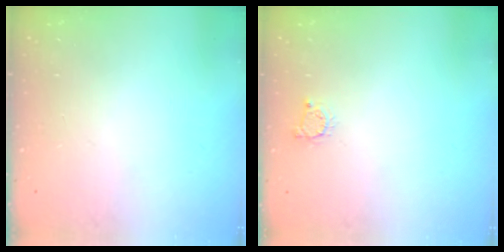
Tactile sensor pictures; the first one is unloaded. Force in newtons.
{"total": 2.2, "press": 2.2, "slide": 0.4}